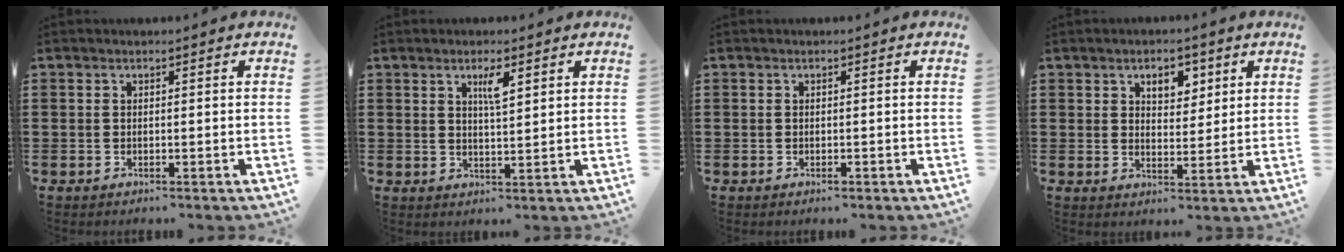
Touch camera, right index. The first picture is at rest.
{"total": 3.3, "force": [1.7, 0.7, 2.7], "torque": [-0.043, -0.001, 0.024]}
{"total": 0.5, "force": [-0.4, 0.4, 0.2], "torque": [-0.006, -0.002, -0.007]}
{"total": 4.2, "force": [2.4, 2.6, 2.3], "torque": [-0.040, 0.006, 0.038]}